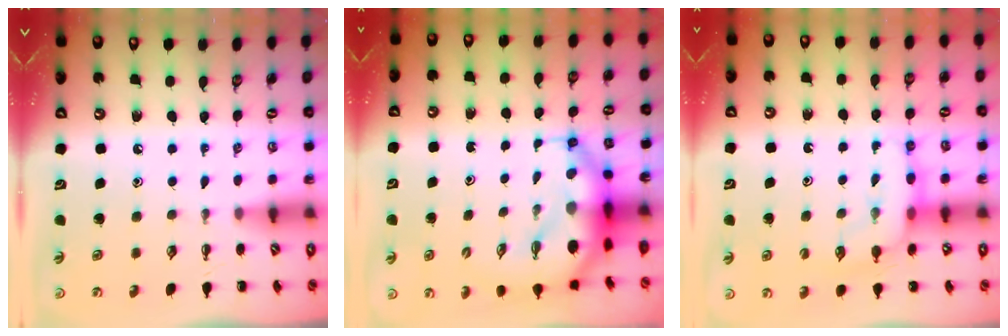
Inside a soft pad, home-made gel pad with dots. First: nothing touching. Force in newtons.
{"total": 8.2, "press": 7.9, "slide": 2.0}
{"total": 10.0, "press": 9.9, "slide": 1.4}